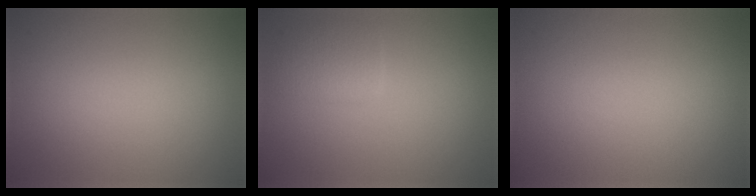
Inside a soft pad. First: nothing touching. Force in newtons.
{"total": 2.0, "press": 2.0, "slide": 0.1}
{"total": 0.0}